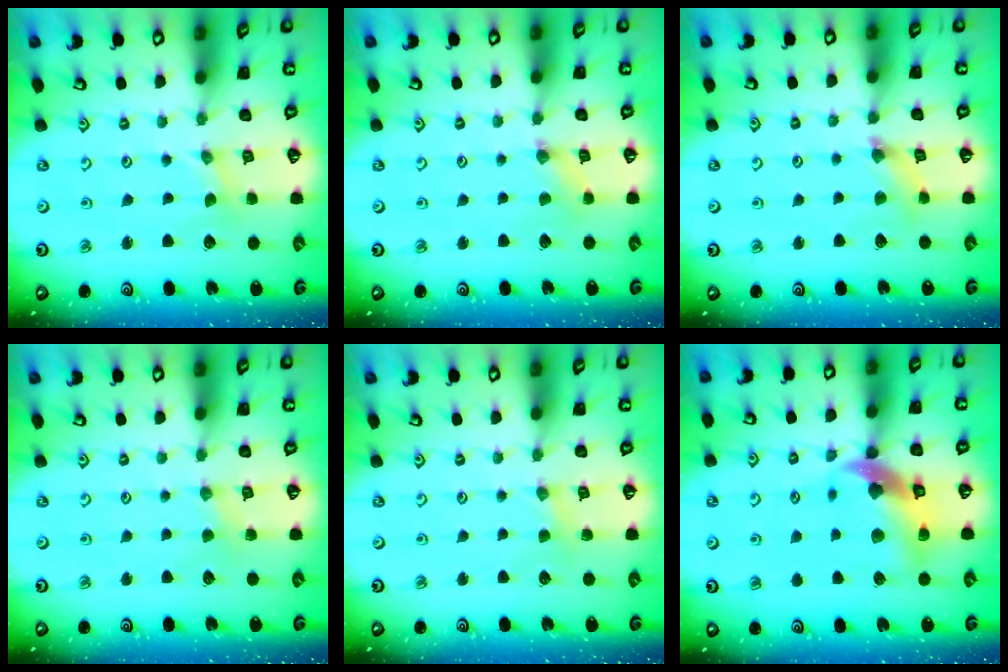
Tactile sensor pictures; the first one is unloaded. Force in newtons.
{"total": 1.6, "press": 1.5, "slide": 0.2}
{"total": 4.0, "press": 4.0, "slide": 0.4}
{"total": 2.2, "press": 2.1, "slide": 0.4}
{"total": 2.8, "press": 2.8, "slide": 0.3}
{"total": 12.6, "press": 12.5, "slide": 1.6}